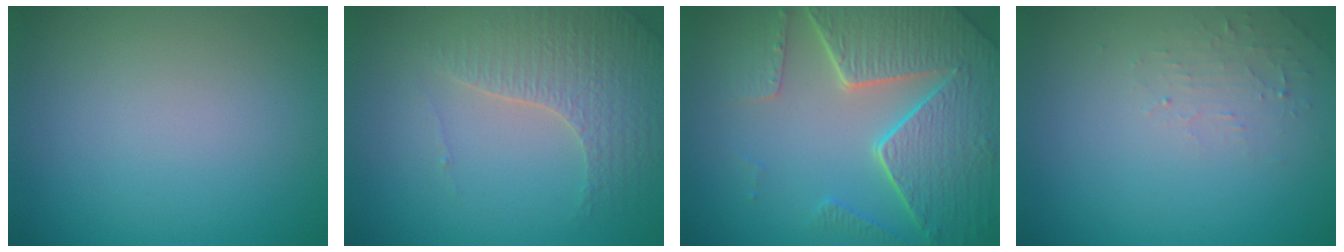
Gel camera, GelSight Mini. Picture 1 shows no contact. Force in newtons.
{"total": 4.2, "press": 3.4, "slide": 2.5}
{"total": 8.4, "press": 6.1, "slide": 5.7}
{"total": 1.6, "press": 1.5, "slide": 0.3}